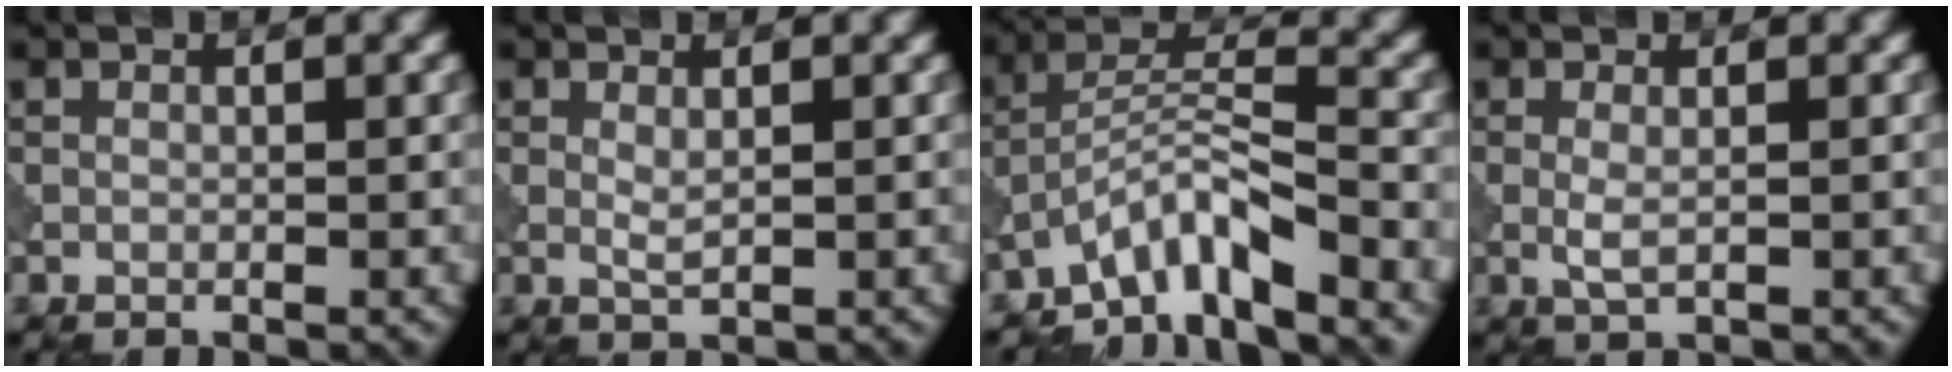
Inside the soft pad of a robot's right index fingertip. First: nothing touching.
{"total": 1.1, "force": [0.3, 0.2, 1.0], "torque": [-0.022, -0.001, 0.006]}
{"total": 5.8, "force": [-4.7, 0.9, 3.3], "torque": [-0.053, 0.009, -0.094]}
{"total": 1.5, "force": [-0.1, 0.4, 1.5], "torque": [-0.034, -0.002, -0.003]}